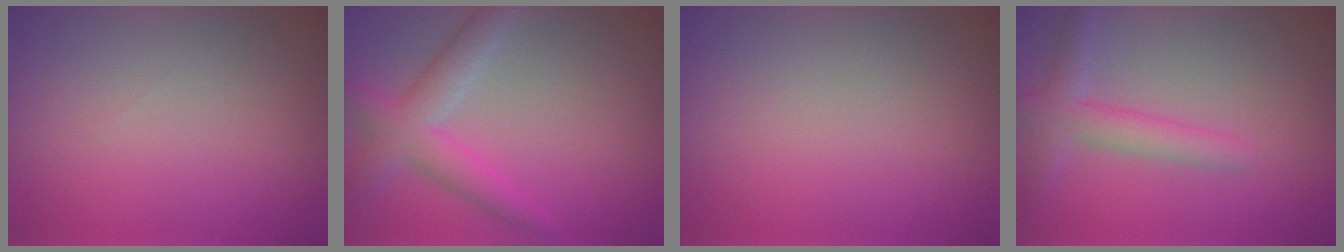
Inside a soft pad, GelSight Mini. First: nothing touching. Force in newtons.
{"total": 4.5, "press": 4.4, "slide": 0.4}
{"total": 0.0}
{"total": 3.4, "press": 3.4, "slide": 0.3}